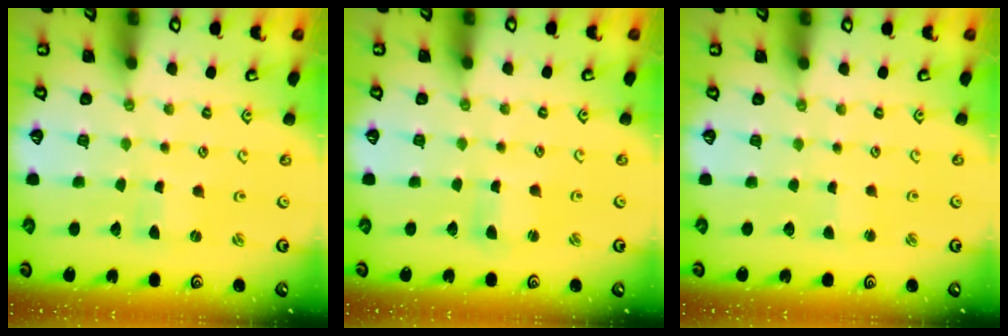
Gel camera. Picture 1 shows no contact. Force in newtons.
{"total": 2.5, "press": 2.5, "slide": 0.3}
{"total": 1.5, "press": 1.5, "slide": 0.3}